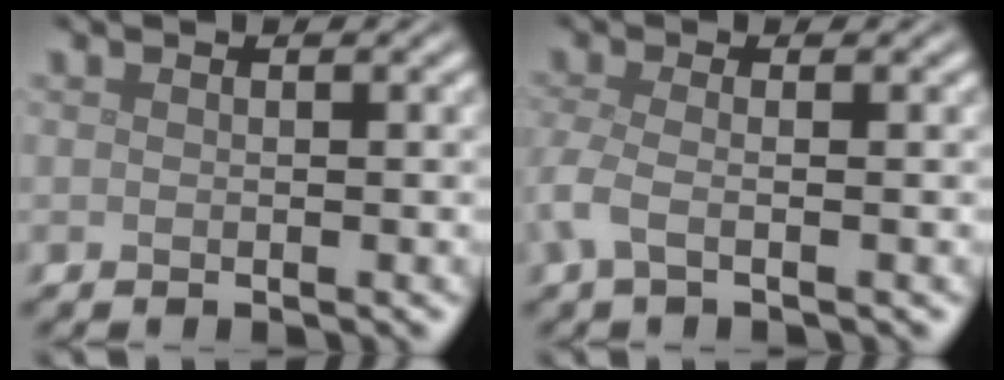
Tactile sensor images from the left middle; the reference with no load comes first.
{"total": 2.2, "force": [-0.8, 0.6, 2.0], "torque": [-0.051, -0.008, -0.025]}